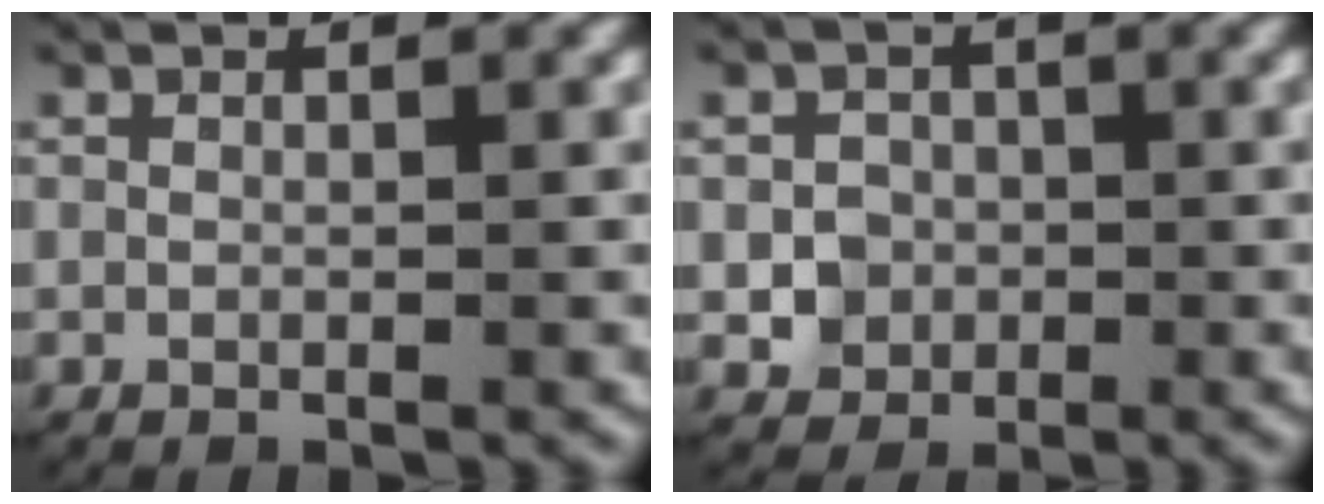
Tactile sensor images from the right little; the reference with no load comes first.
{"total": 2.6, "force": [-0.6, 2.4, 0.5], "torque": [-0.003, -0.001, -0.011]}